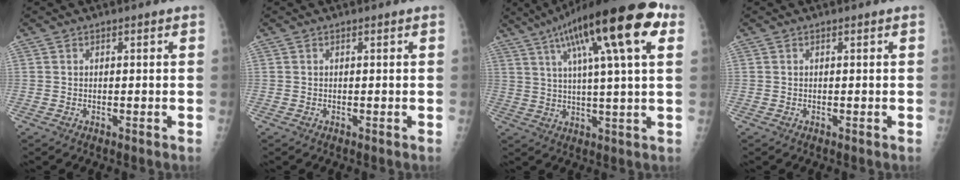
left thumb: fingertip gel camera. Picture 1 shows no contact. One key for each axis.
{"total": 0.0}
{"total": 22.0, "fx": 9.9, "fy": 4.5, "fz": 19.2, "tx": -0.299, "ty": 0.010, "tz": 0.149}
{"total": 0.0}